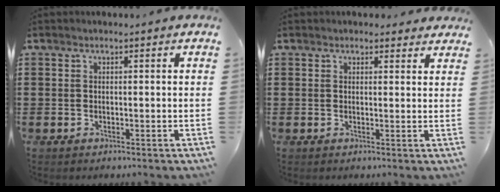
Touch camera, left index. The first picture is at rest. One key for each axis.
{"total": 1.8, "fx": 1.7, "fy": 0.7, "fz": 0.2, "tx": 0.000, "ty": 0.000, "tz": 0.031}